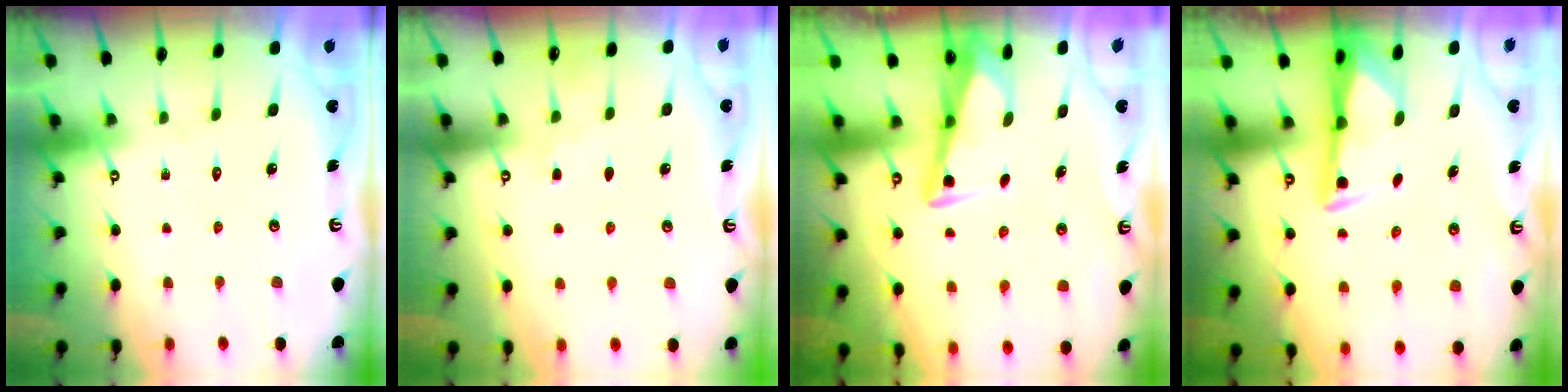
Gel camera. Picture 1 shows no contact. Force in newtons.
{"total": 2.9, "press": 2.8, "slide": 0.5}
{"total": 3.4, "press": 3.4, "slide": 0.3}
{"total": 2.8, "press": 2.8, "slide": 0.5}